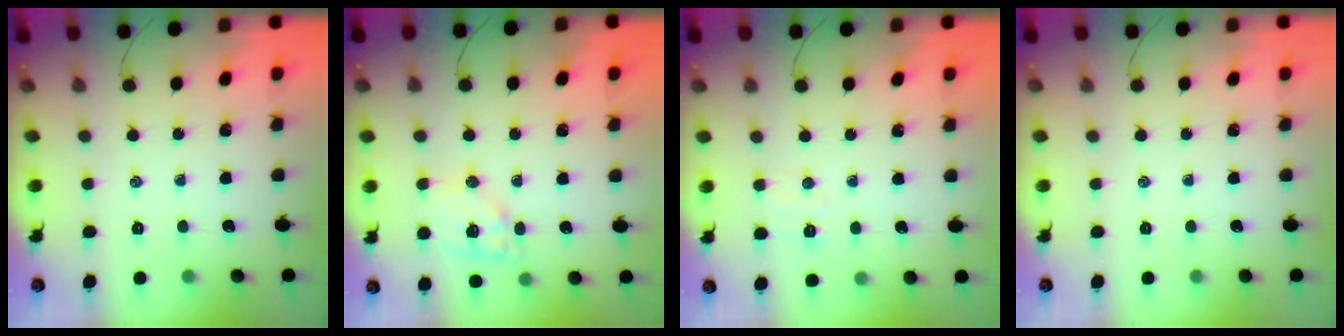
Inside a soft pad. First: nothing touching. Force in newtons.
{"total": 10.5, "press": 10.4, "slide": 1.4}
{"total": 5.0, "press": 4.8, "slide": 1.2}
{"total": 0.0}